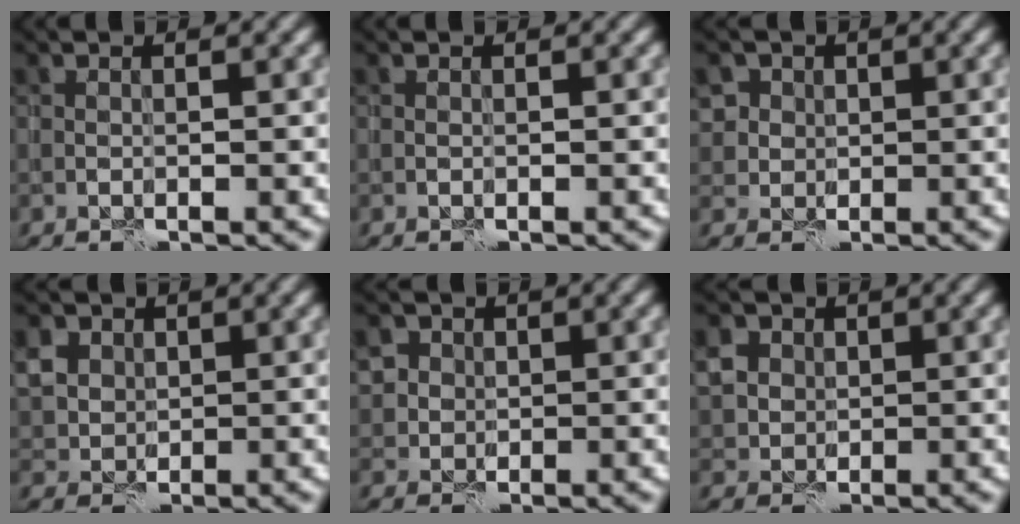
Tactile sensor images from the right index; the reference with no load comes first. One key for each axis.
{"total": 0.0}
{"total": 3.6, "fx": 1.4, "fy": 3.2, "fz": 0.9, "tx": -0.019, "ty": 0.004, "tz": 0.027}
{"total": 3.1, "fx": 1.2, "fy": 2.6, "fz": 1.2, "tx": -0.035, "ty": 0.002, "tz": 0.024}
{"total": 3.9, "fx": 1.2, "fy": 3.4, "fz": 1.3, "tx": -0.033, "ty": 0.011, "tz": 0.026}
{"total": 3.8, "fx": 1.2, "fy": 3.3, "fz": 1.4, "tx": -0.048, "ty": 0.008, "tz": 0.031}